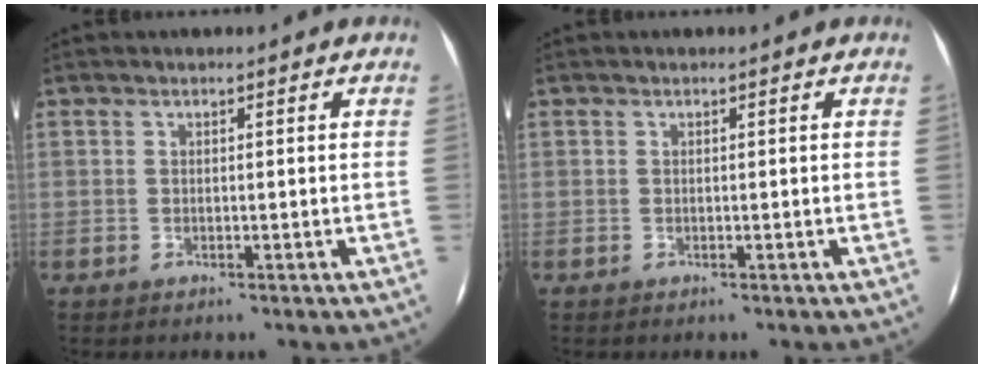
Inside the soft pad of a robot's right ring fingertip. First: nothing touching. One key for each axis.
{"total": 0.0}